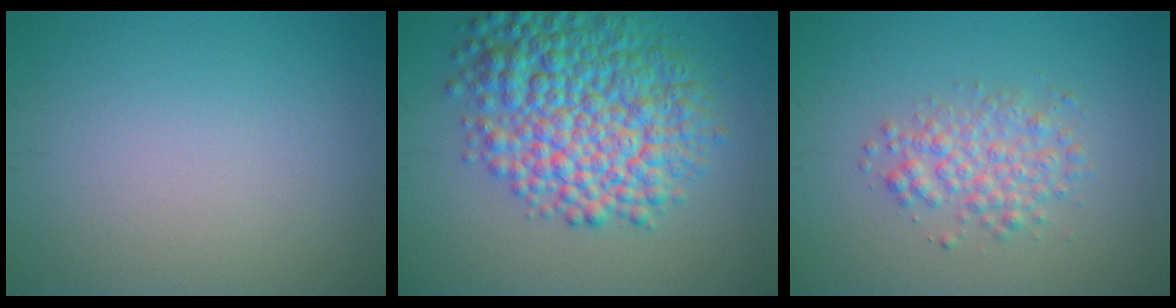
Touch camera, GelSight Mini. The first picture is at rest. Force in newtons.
{"total": 9.8, "press": 9.8, "slide": 0.1}
{"total": 3.0, "press": 3.0, "slide": 0.1}